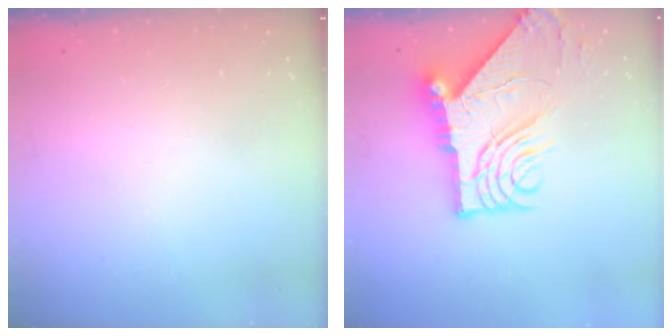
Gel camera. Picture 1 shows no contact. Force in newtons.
{"total": 15.2, "press": 15.1, "slide": 1.6}